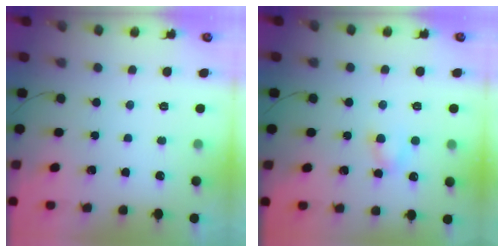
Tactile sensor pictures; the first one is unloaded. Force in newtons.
{"total": 3.7, "press": 3.7, "slide": 0.7}